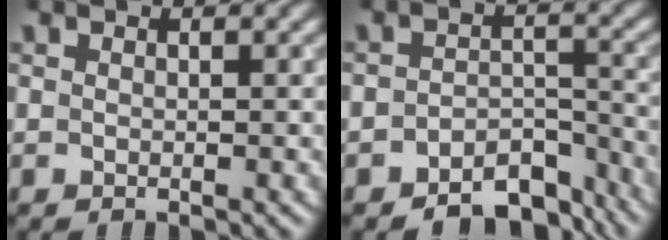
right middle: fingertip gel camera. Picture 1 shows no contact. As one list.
[{"total": 5.4, "force": [-4.2, 2.4, 2.3], "torque": [-0.023, -0.003, -0.064]}]